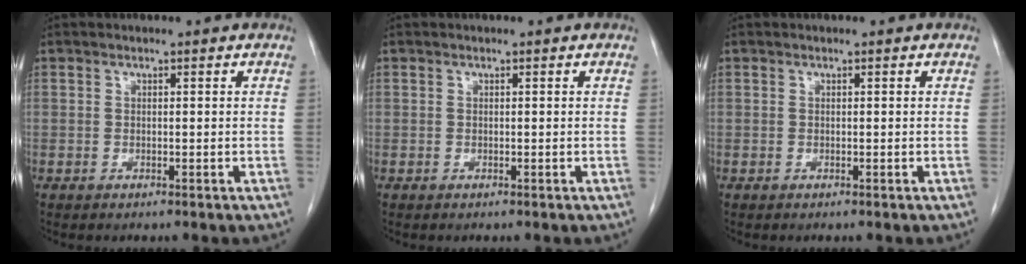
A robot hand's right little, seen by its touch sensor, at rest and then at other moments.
{"total": 0.0}
{"total": 0.0}